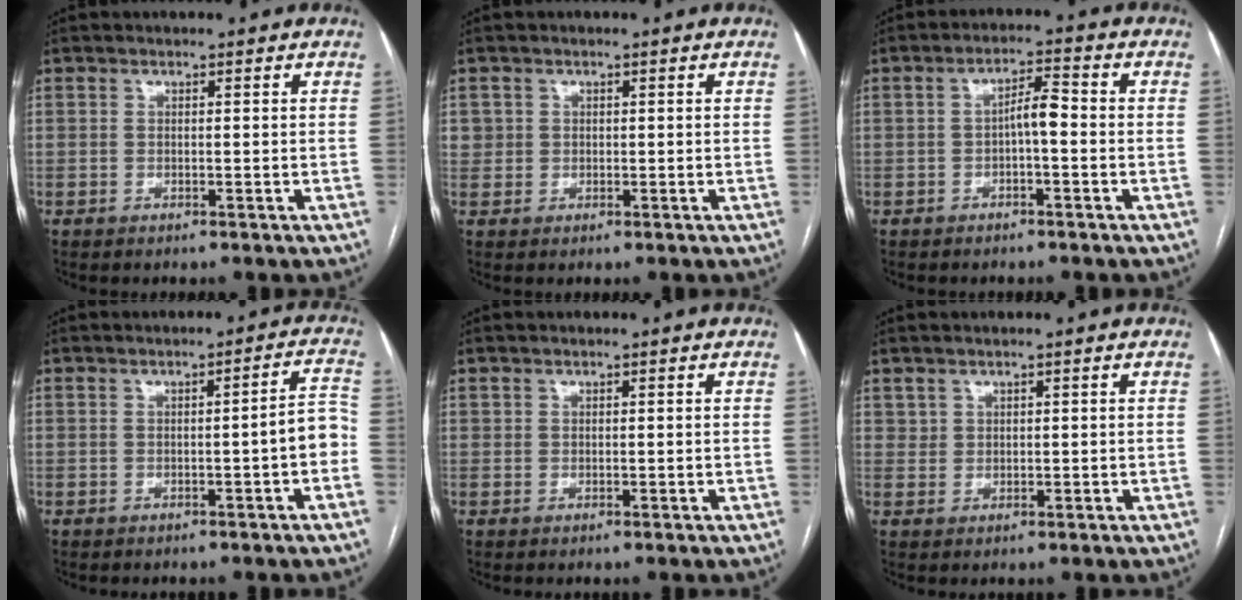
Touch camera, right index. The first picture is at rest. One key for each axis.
{"total": 2.1, "fx": 0.6, "fy": 2.0, "fz": -0.1, "tx": 0.018, "ty": 0.005, "tz": 0.008}
{"total": 3.8, "fx": -0.7, "fy": 1.1, "fz": 3.6, "tx": -0.059, "ty": 0.015, "tz": -0.010}
{"total": 5.9, "fx": -1.6, "fy": -0.3, "fz": 5.7, "tx": -0.066, "ty": 0.019, "tz": -0.023}
{"total": 0.6, "fx": 0.3, "fy": 0.5, "fz": 0.0, "tx": 0.006, "ty": 0.001, "tz": 0.005}
{"total": 1.5, "fx": 1.0, "fy": 1.1, "fz": 0.0, "tx": 0.008, "ty": 0.004, "tz": 0.018}